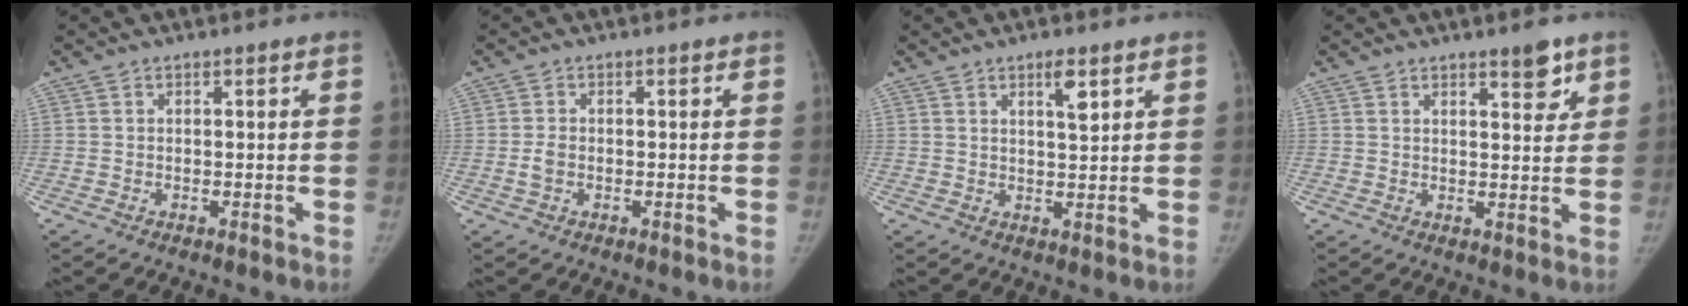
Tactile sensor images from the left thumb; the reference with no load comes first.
{"total": 2.0, "force": [-0.6, 1.4, 1.3], "torque": [-0.029, 0.006, -0.013]}
{"total": 3.7, "force": [2.0, 0.9, 2.9], "torque": [-0.041, -0.014, 0.033]}
{"total": 4.6, "force": [3.0, 1.5, 3.1], "torque": [-0.029, -0.020, 0.042]}